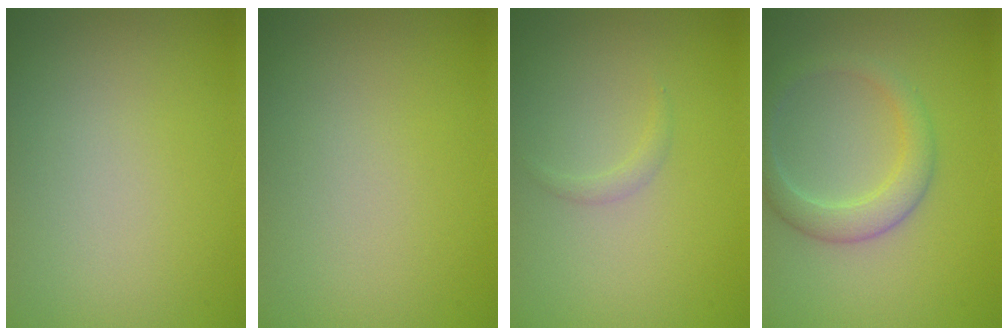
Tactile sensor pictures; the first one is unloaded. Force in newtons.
{"total": 0.0}
{"total": 0.7, "press": 0.7, "slide": 0.1}
{"total": 3.0, "press": 3.0, "slide": 0.1}